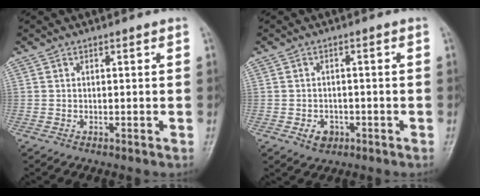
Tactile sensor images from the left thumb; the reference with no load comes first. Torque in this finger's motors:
{"motor_torque": [-0.06, 0.87, 0.15, 0.16, 0.00]}